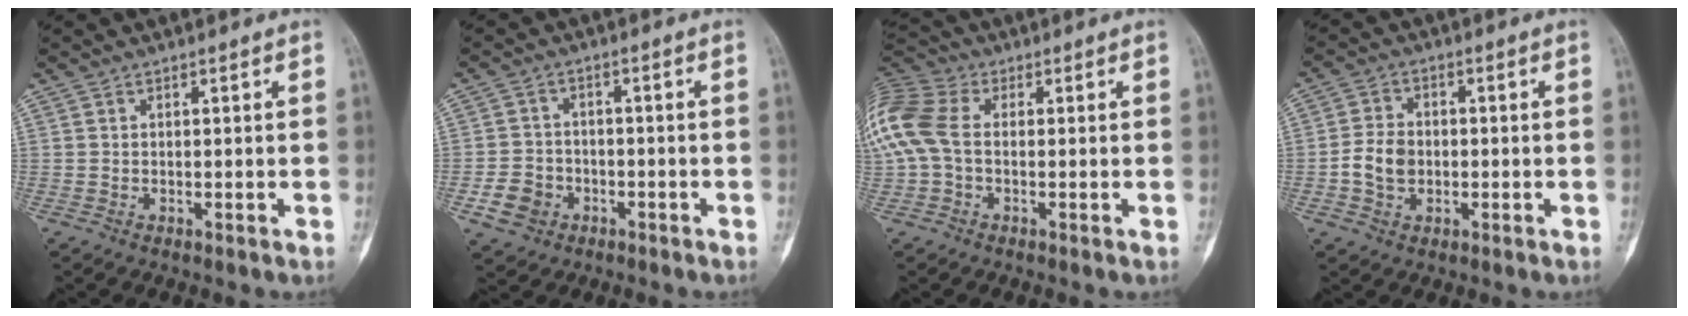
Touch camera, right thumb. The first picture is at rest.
{"total": 5.9, "force": [-2.4, 4.9, 2.1], "torque": [-0.022, 0.018, -0.039]}
{"total": 14.4, "force": [1.0, 9.9, 10.5], "torque": [-0.265, 0.029, 0.013]}
{"total": 6.1, "force": [-1.0, 4.7, 3.8], "torque": [-0.062, 0.013, -0.022]}